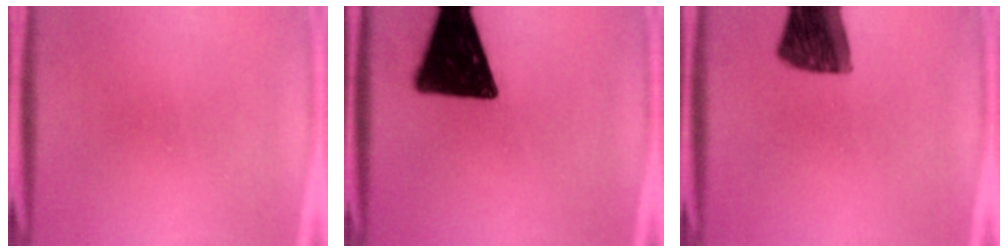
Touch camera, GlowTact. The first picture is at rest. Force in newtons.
{"total": 17.3}
{"total": 11.0}